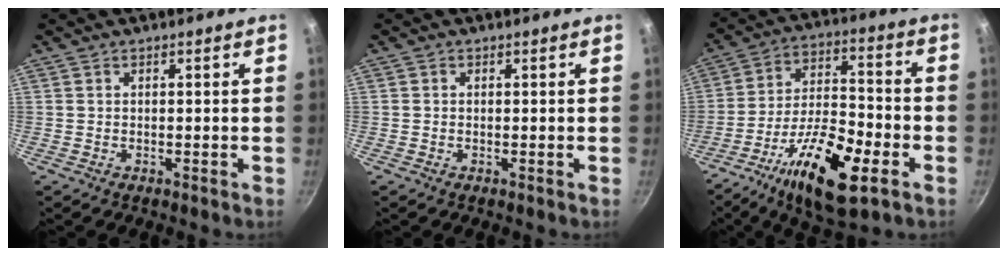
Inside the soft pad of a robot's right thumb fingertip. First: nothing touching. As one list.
[{"total": 0.0}, {"total": 18.7, "force": [-8.6, 6.6, 15.3], "torque": [-0.261, 0.035, -0.152]}]